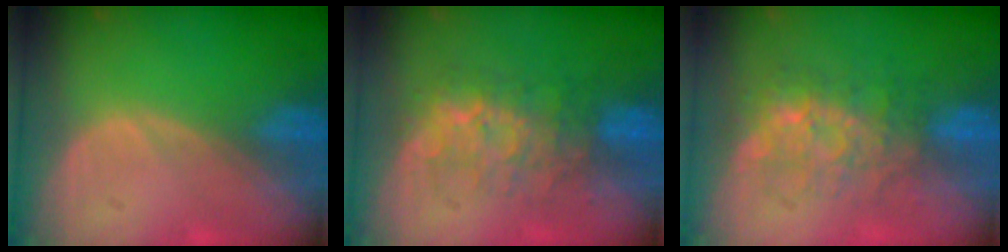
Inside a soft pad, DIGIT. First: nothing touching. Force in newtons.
{"total": 8.1, "press": 7.8, "slide": 2.3}
{"total": 8.4, "press": 7.5, "slide": 4.0}